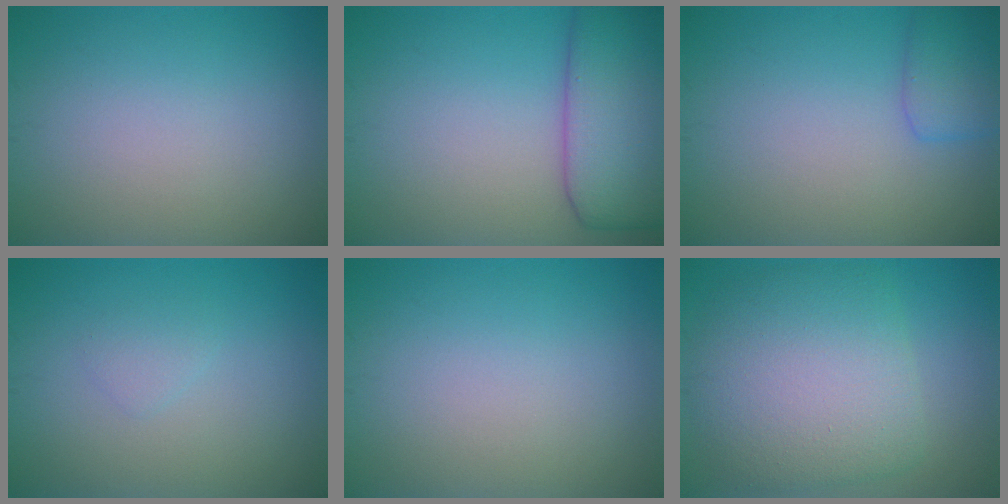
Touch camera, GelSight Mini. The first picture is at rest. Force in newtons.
{"total": 6.7, "press": 6.7, "slide": 0.2}
{"total": 2.4, "press": 2.4, "slide": 0.1}
{"total": 0.9, "press": 0.9, "slide": 0.1}
{"total": 0.0}
{"total": 8.8, "press": 8.8, "slide": 0.2}